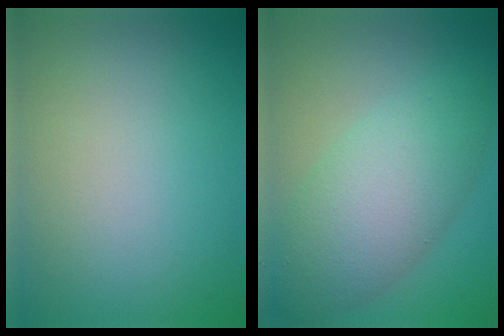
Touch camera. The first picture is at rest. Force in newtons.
{"total": 6.7, "press": 6.7, "slide": 0.5}